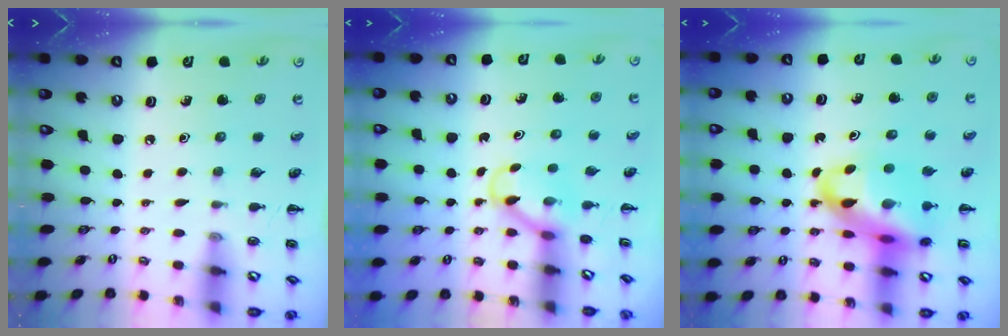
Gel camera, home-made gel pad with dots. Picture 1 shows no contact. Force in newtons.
{"total": 3.7, "press": 3.6, "slide": 1.1}
{"total": 15.9, "press": 15.4, "slide": 3.9}